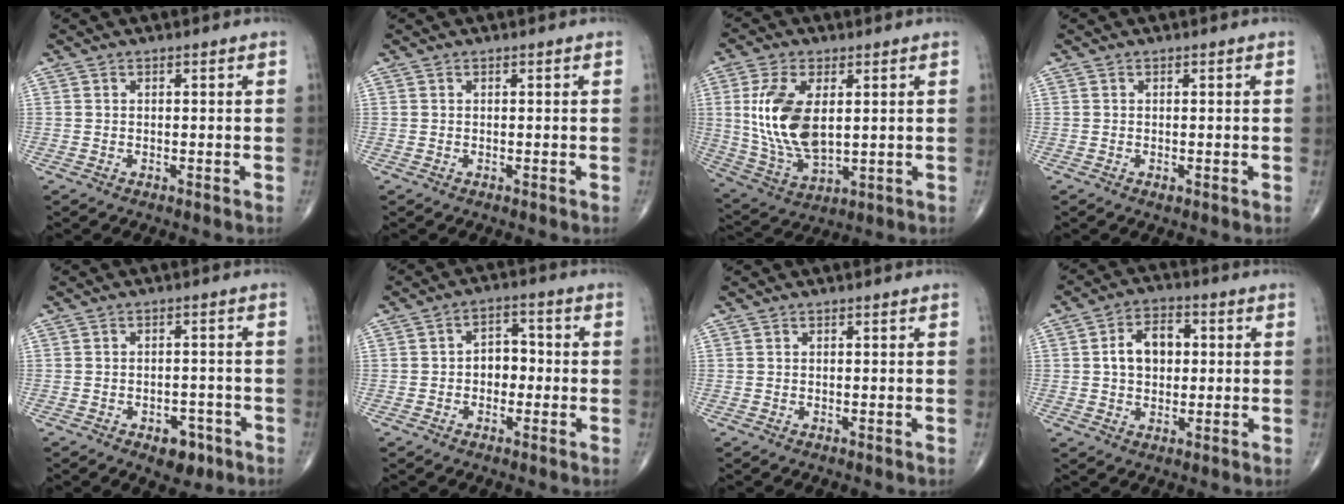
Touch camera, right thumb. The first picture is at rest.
{"total": 0.0}
{"total": 14.6, "force": [2.4, 7.7, 12.1], "torque": [-0.244, -0.015, 0.058]}
{"total": 0.5, "force": [-0.2, 0.2, 0.4], "torque": [-0.004, -0.002, -0.004]}
{"total": 5.2, "force": [-2.9, 3.1, 3.0], "torque": [-0.018, 0.018, -0.036]}
{"total": 5.3, "force": [-0.6, 3.8, 3.6], "torque": [-0.031, 0.021, -0.018]}
{"total": 0.0}
{"total": 8.0, "force": [0.9, 5.5, 5.8], "torque": [-0.074, 0.016, 0.009]}